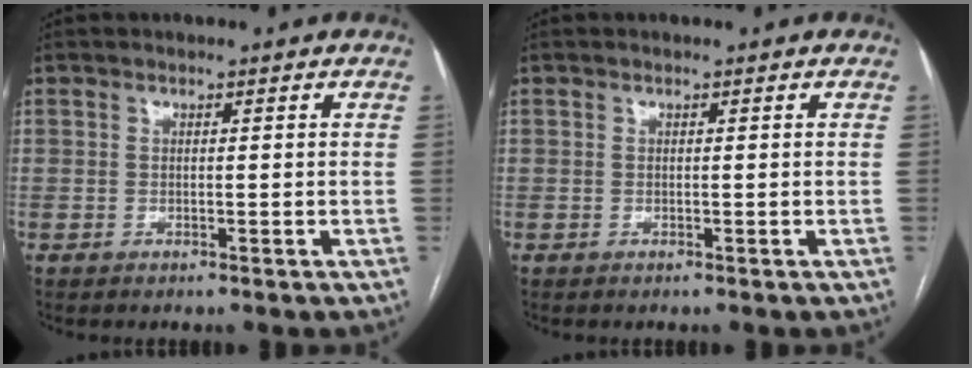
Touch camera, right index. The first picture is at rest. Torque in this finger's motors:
{"motor_torque": [0.00, 0.00, 0.00, 0.00]}